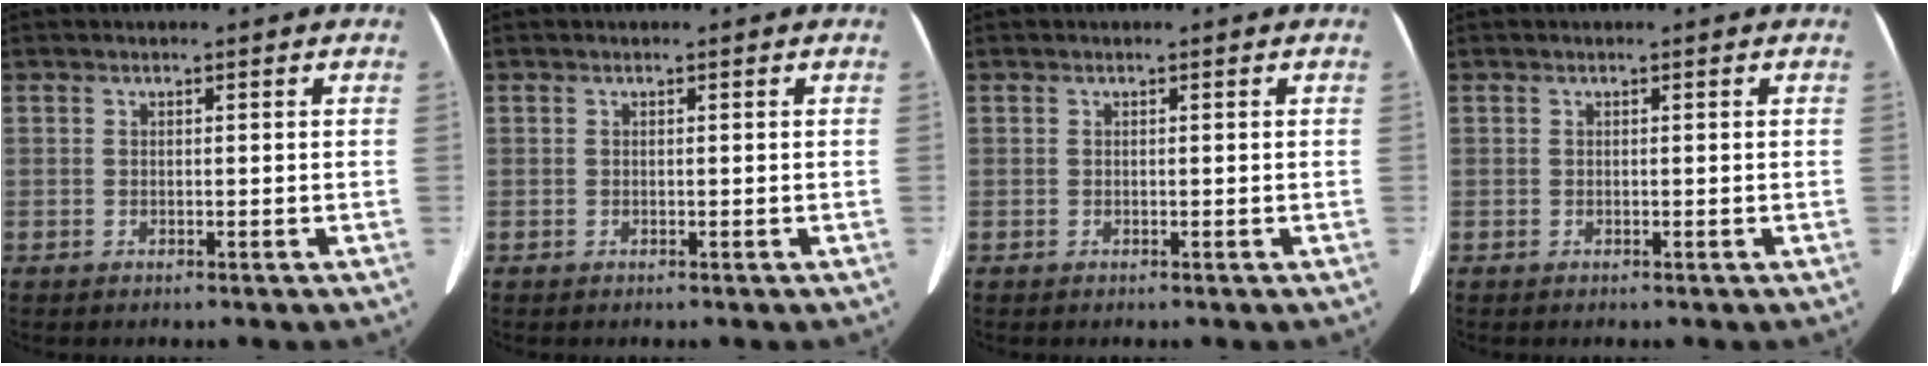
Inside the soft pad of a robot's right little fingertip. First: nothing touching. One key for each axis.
{"total": 0.0}
{"total": 0.0}
{"total": 0.0}